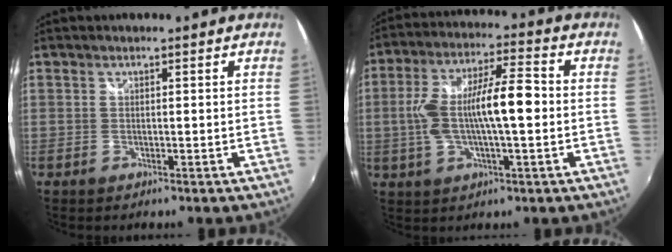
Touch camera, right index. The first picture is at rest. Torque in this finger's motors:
{"motor_torque": [0.48, 0.01, 0.43, 0.10]}